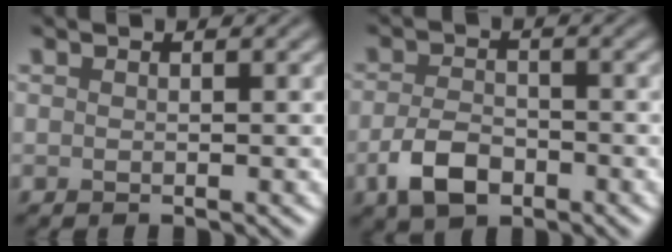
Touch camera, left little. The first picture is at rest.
{"total": 4.1, "force": [-2.1, 2.4, 2.6], "torque": [-0.056, -0.002, -0.044]}